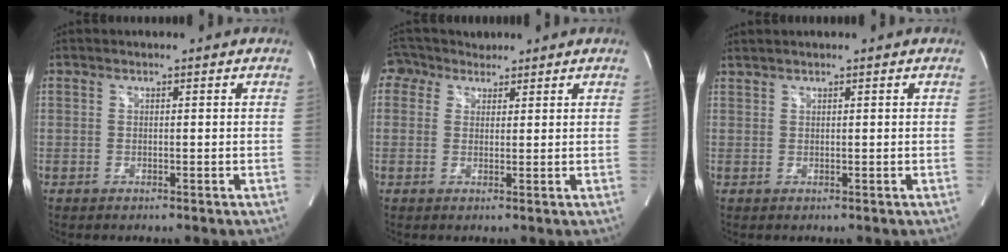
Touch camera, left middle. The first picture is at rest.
{"total": 4.3, "force": [2.8, 3.2, 0.3], "torque": [-0.019, 0.032, 0.053]}
{"total": 1.1, "force": [1.1, -0.1, 0.3], "torque": [-0.013, 0.012, 0.028]}